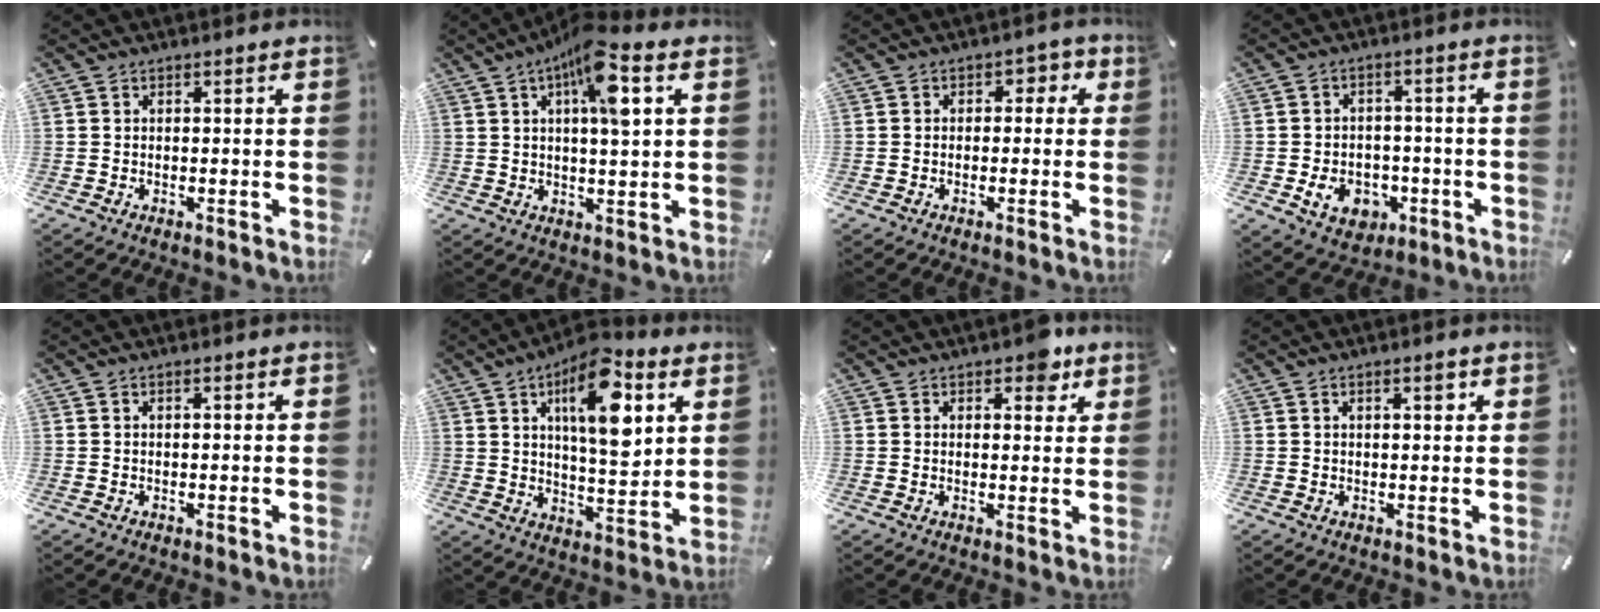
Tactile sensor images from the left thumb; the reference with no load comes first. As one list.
[{"total": 11.0, "force": [4.2, 2.6, 9.8], "torque": [-0.168, -0.003, 0.067]}, {"total": 3.0, "force": [-0.7, 2.4, 1.7], "torque": [-0.018, 0.010, -0.021]}, {"total": 8.6, "force": [-2.8, 6.9, 4.3], "torque": [-0.081, 0.017, -0.049]}, {"total": 0.5, "force": [0.2, 0.2, 0.4], "torque": [-0.009, 0.003, 0.002]}, {"total": 16.4, "force": [7.5, 6.9, 12.9], "torque": [-0.209, -0.025, 0.118]}, {"total": 5.2, "force": [3.4, 2.8, 2.7], "torque": [-0.016, -0.015, 0.051]}, {"total": 2.5, "force": [1.0, 0.9, 2.1], "torque": [-0.033, 0.002, 0.015]}]